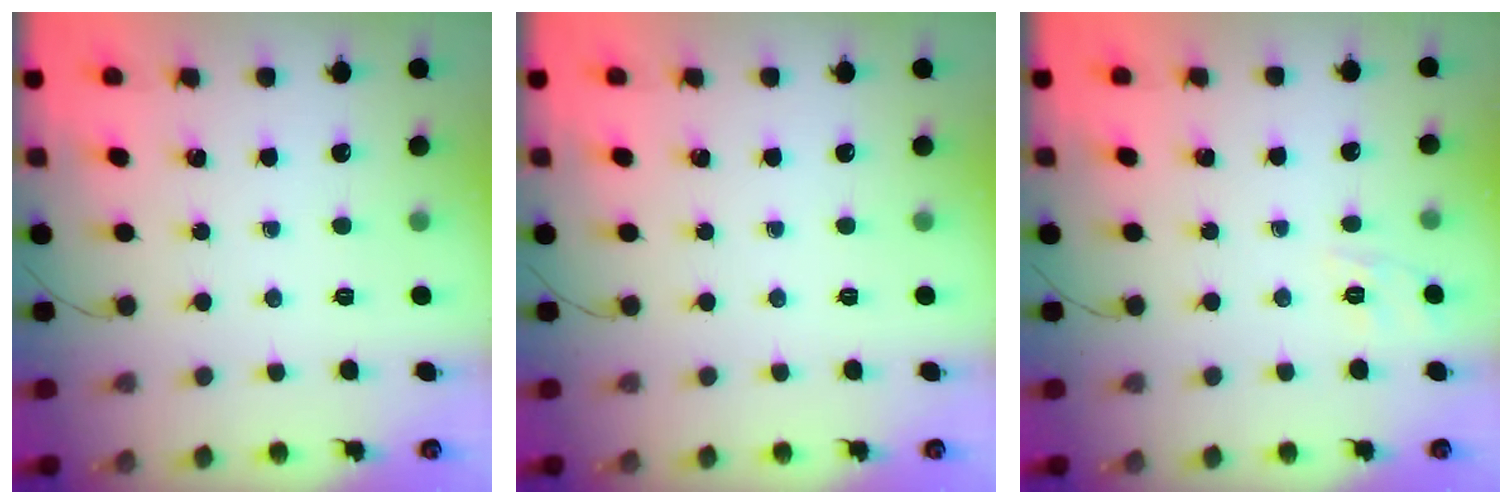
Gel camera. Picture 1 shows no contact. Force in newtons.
{"total": 0.0}
{"total": 1.7, "press": 0.4, "slide": 1.6}